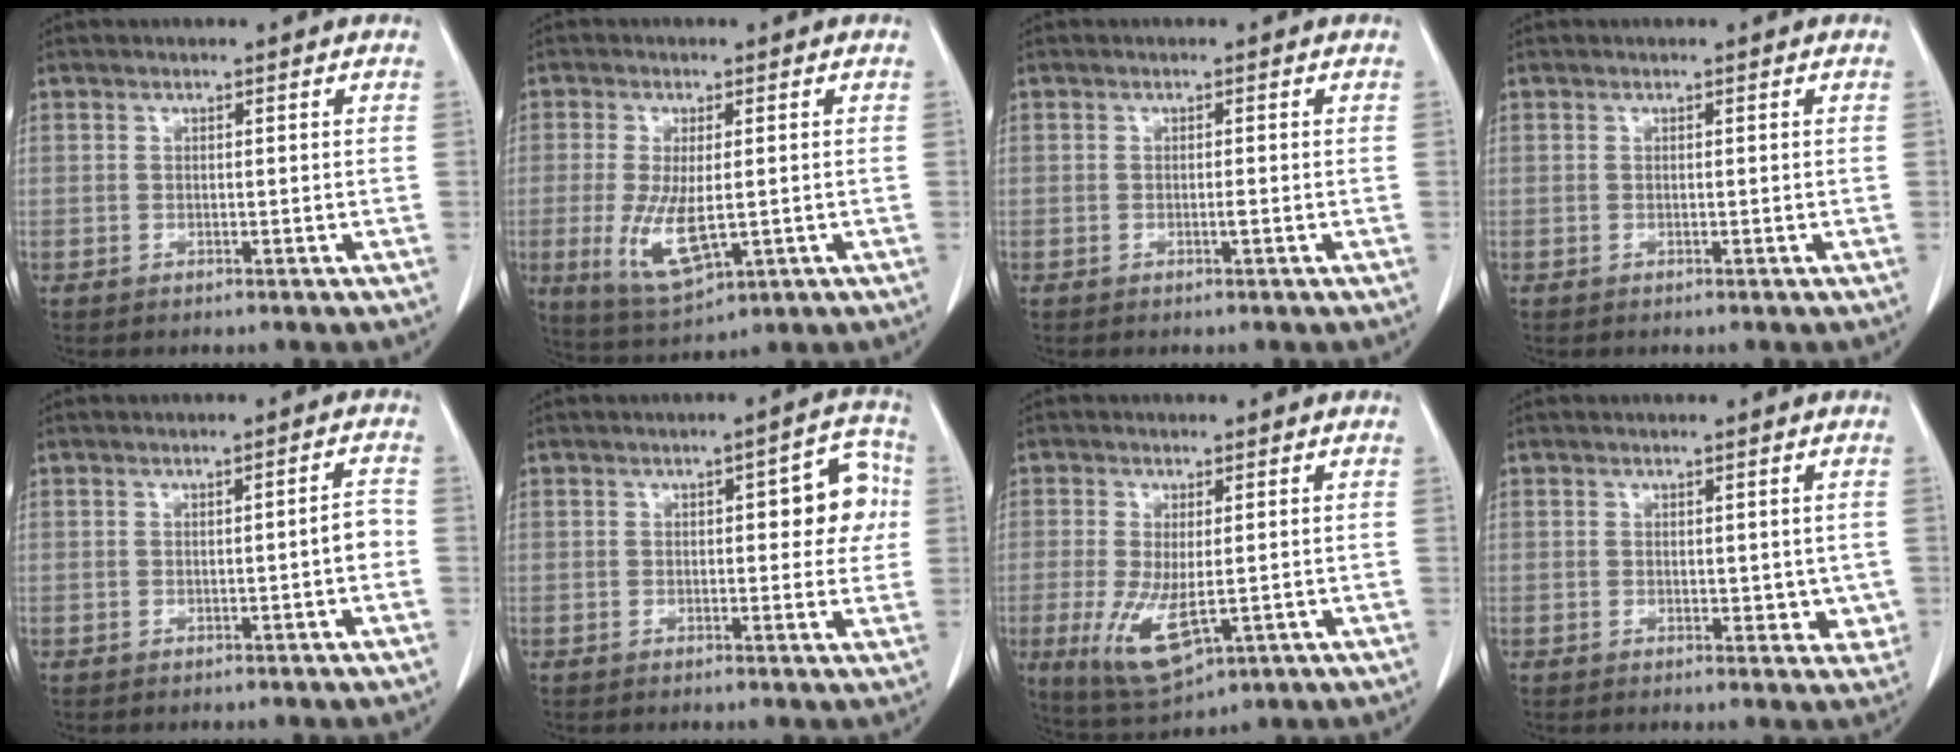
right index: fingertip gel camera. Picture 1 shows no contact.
{"total": 8.4, "force": [-1.4, 2.9, 7.8], "torque": [-0.154, -0.024, -0.013]}
{"total": 0.6, "force": [-0.2, 0.0, 0.5], "torque": [-0.010, 0.000, -0.004]}
{"total": 0.0}
{"total": 2.2, "force": [-0.7, 0.2, 2.1], "torque": [-0.022, 0.003, -0.011]}
{"total": 7.1, "force": [1.1, 2.7, 6.5], "torque": [-0.063, 0.026, 0.009]}
{"total": 8.5, "force": [-2.2, 3.0, 7.7], "torque": [-0.146, -0.027, -0.024]}
{"total": 3.0, "force": [0.3, 2.1, 2.2], "torque": [-0.009, -0.004, 0.006]}